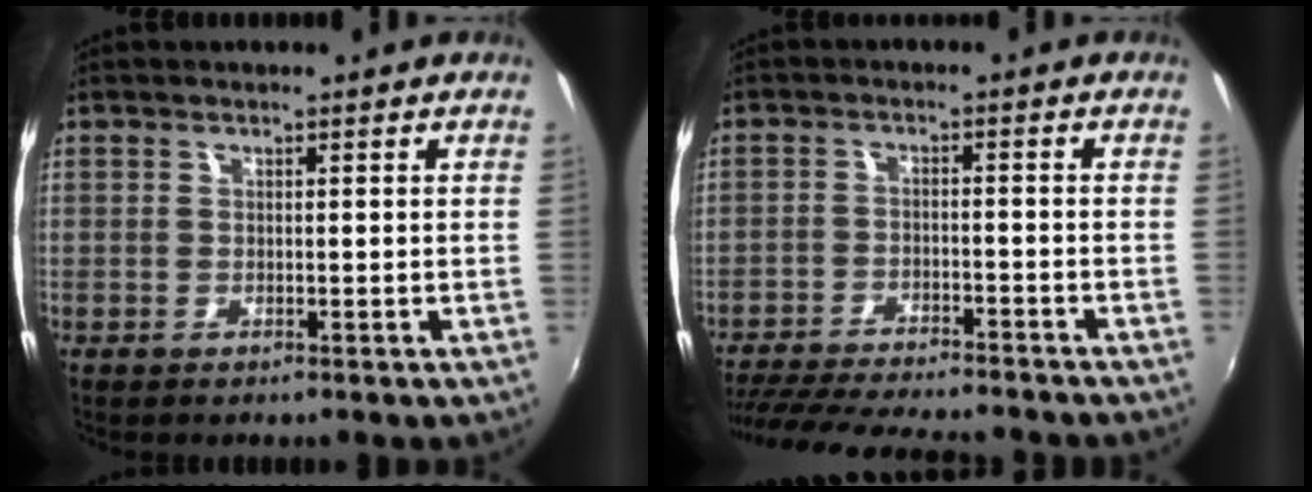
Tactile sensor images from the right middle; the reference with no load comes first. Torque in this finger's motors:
{"motor_torque": [1.04, -1.09, 0.28, 0.11]}